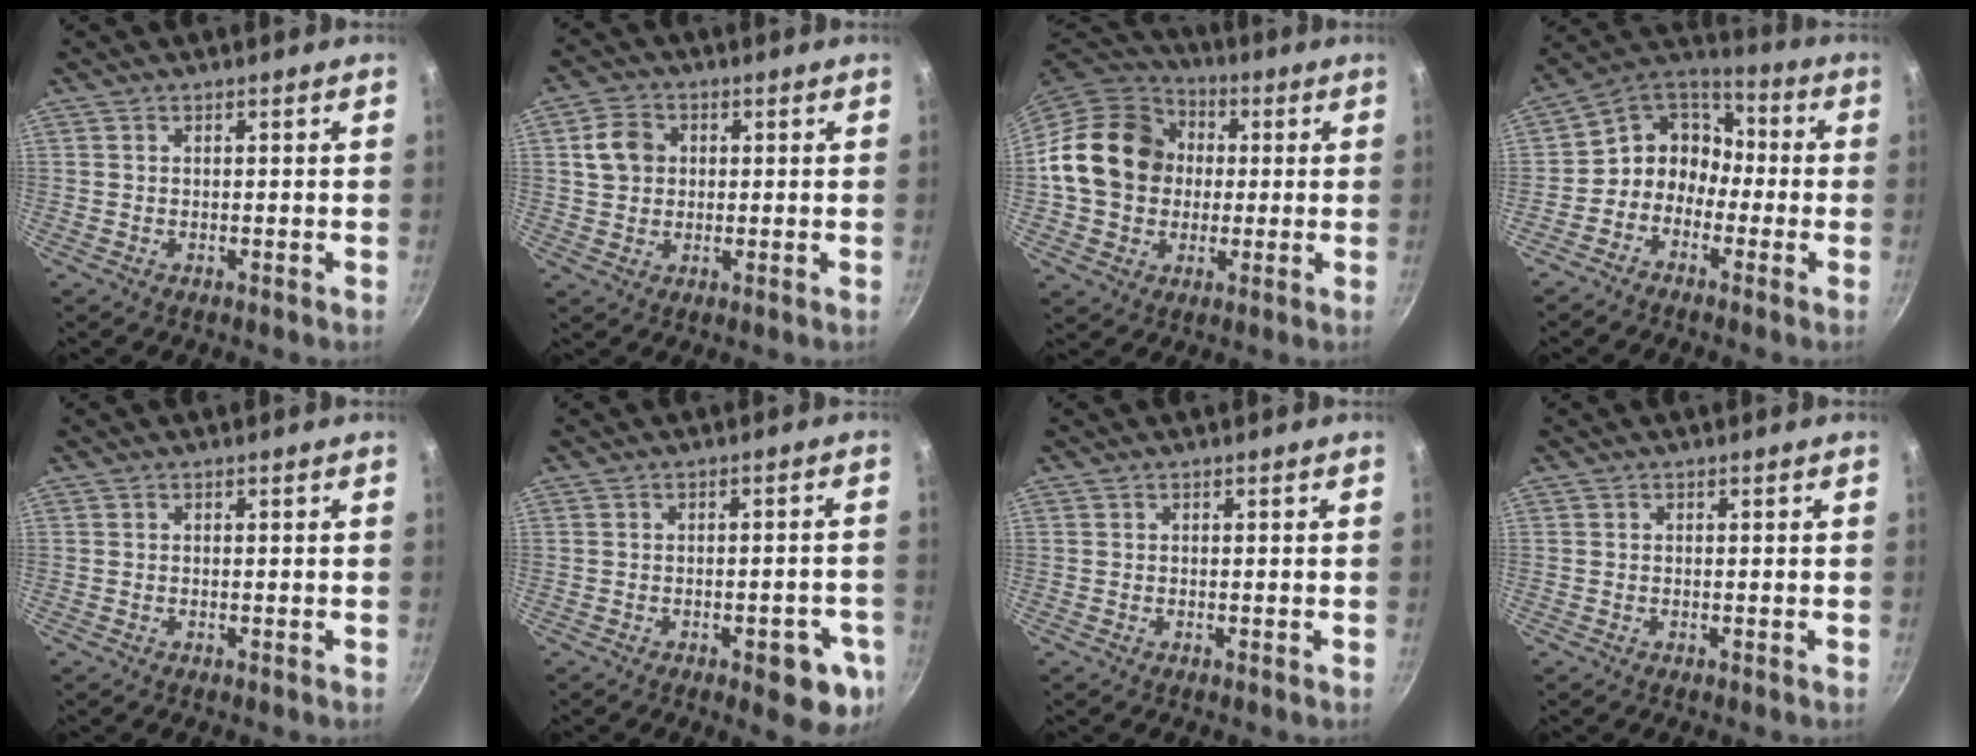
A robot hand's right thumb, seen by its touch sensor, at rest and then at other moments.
{"total": 6.4, "force": [1.3, 5.3, 3.3], "torque": [-0.041, 0.008, 0.018]}
{"total": 18.5, "force": [1.6, 15.4, 10.3], "torque": [-0.155, 0.029, 0.020]}
{"total": 10.1, "force": [-2.5, 8.7, 4.6], "torque": [-0.034, 0.054, -0.073]}
{"total": 0.0}
{"total": 8.8, "force": [-3.4, 3.6, 7.3], "torque": [-0.064, 0.012, -0.037]}
{"total": 0.0}
{"total": 0.0}